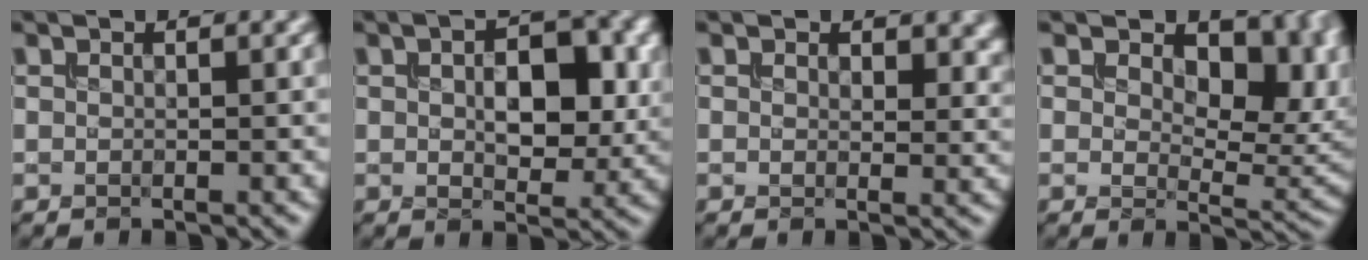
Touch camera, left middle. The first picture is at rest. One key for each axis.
{"total": 6.0, "fx": 0.6, "fy": 3.4, "fz": 4.9, "tx": -0.074, "ty": -0.002, "tz": 0.013}
{"total": 2.7, "fx": 1.3, "fy": 1.8, "fz": 1.4, "tx": -0.021, "ty": -0.007, "tz": 0.016}
{"total": 10.1, "fx": 3.5, "fy": 5.8, "fz": 7.4, "tx": -0.089, "ty": -0.009, "tz": 0.047}